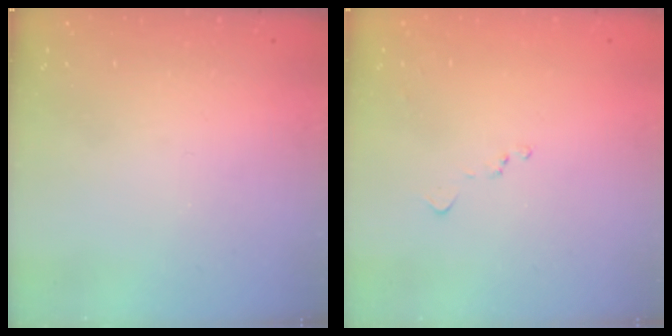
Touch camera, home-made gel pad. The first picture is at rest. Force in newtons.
{"total": 7.9, "press": 7.9, "slide": 0.8}